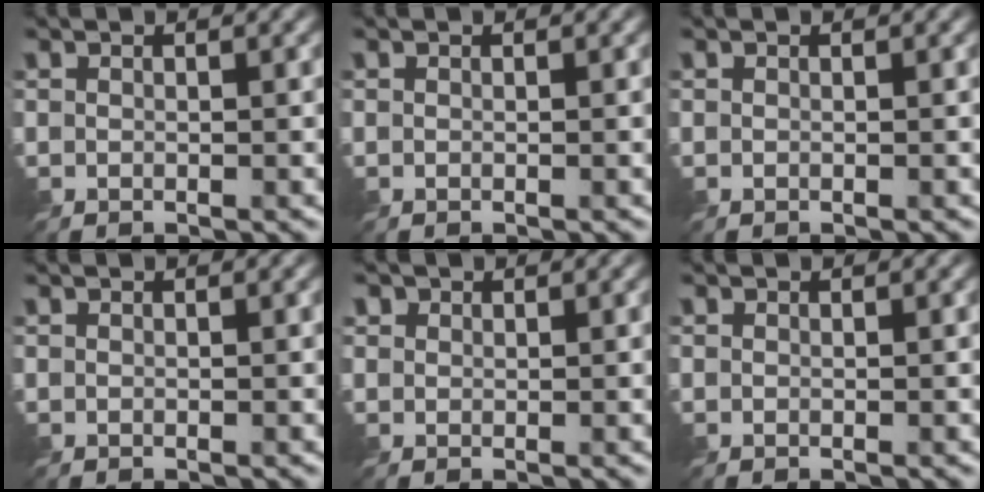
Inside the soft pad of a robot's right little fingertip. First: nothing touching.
{"total": 0.0}
{"total": 0.0}
{"total": 0.0}
{"total": 1.1, "force": [0.7, 0.8, 0.3], "torque": [-0.005, -0.001, 0.007]}
{"total": 0.0}